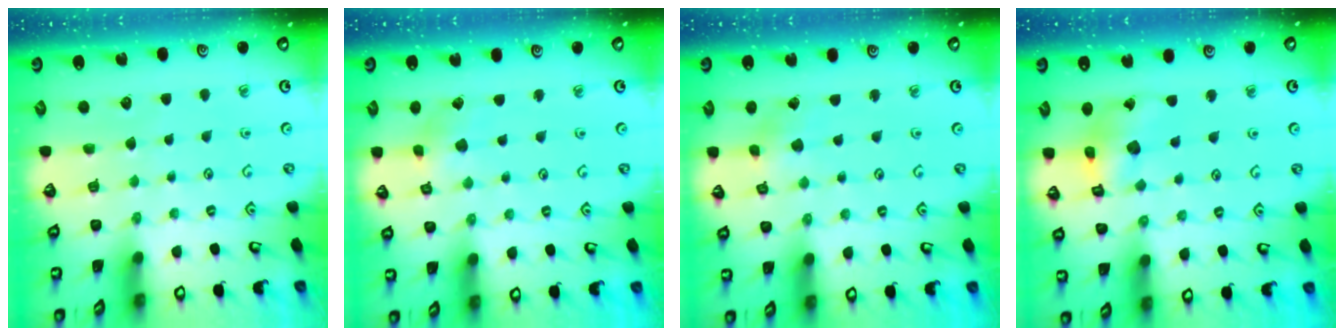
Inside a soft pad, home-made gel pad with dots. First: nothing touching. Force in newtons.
{"total": 4.0, "press": 4.0, "slide": 0.3}
{"total": 2.4, "press": 2.4, "slide": 0.3}
{"total": 11.1, "press": 11.0, "slide": 1.3}